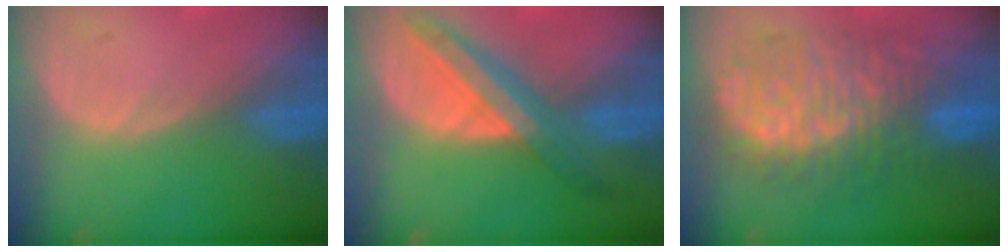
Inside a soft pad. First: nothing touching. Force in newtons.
{"total": 8.0, "press": 7.1, "slide": 3.7}
{"total": 12.3, "press": 12.2, "slide": 1.3}